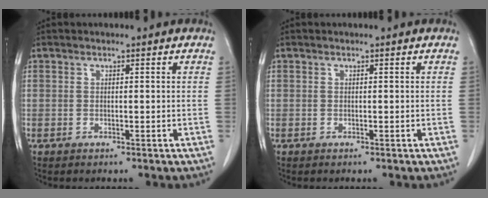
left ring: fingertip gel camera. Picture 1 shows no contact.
{"total": 0.0}